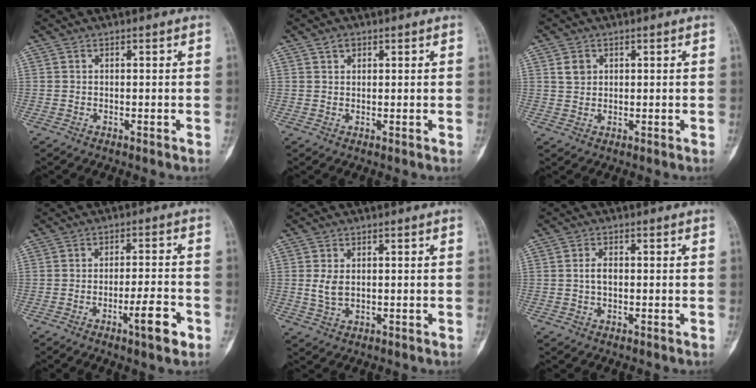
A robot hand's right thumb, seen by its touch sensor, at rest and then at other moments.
{"total": 1.6, "force": [1.0, 1.1, 0.7], "torque": [-0.005, -0.002, 0.015]}
{"total": 2.7, "force": [1.1, 2.1, 1.2], "torque": [-0.013, -0.002, 0.024]}
{"total": 7.1, "force": [-3.4, 1.4, 6.1], "torque": [-0.093, 0.018, -0.049]}
{"total": 3.2, "force": [0.3, 2.0, 2.5], "torque": [-0.049, -0.004, 0.010]}
{"total": 2.2, "force": [0.0, 1.3, 1.8], "torque": [-0.035, 0.006, -0.004]}